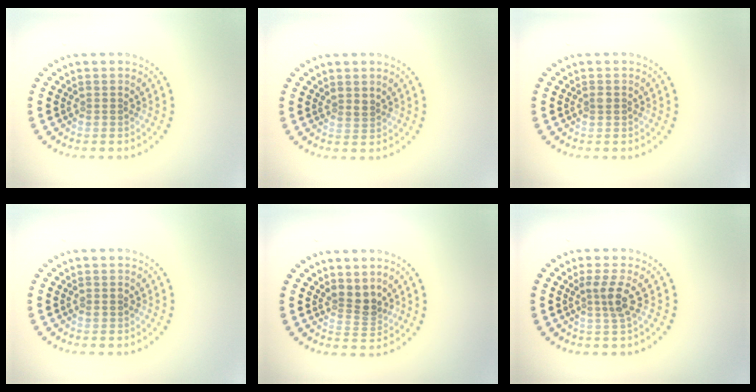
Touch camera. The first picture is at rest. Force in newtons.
{"total": 0.8, "press": 0.5, "slide": 0.6}
{"total": 0.6, "press": 0.6, "slide": 0.2}
{"total": 0.8, "press": 0.7, "slide": 0.1}
{"total": 2.4, "press": 1.8, "slide": 1.6}
{"total": 2.4, "press": 1.8, "slide": 1.6}